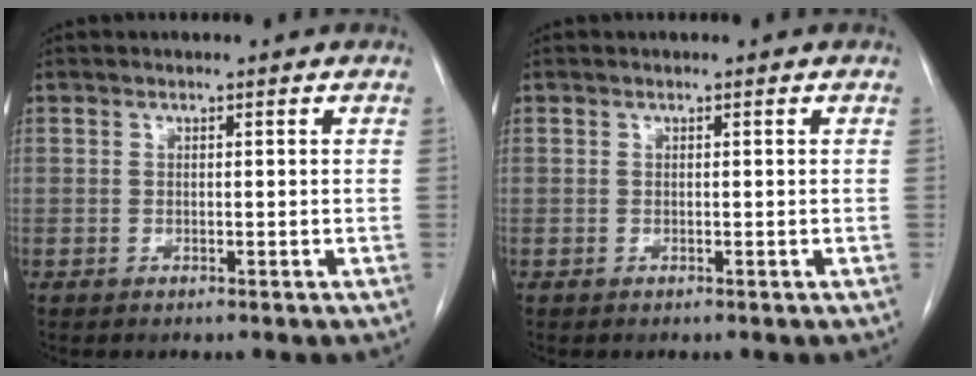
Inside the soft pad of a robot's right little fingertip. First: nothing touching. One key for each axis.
{"total": 0.0}